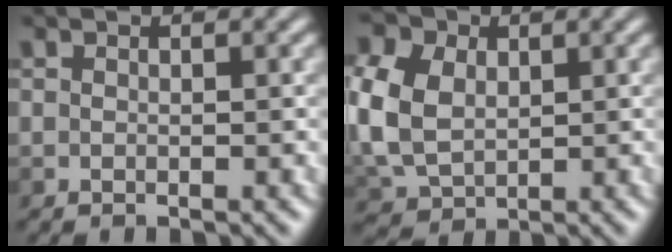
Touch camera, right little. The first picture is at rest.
{"total": 11.4, "force": [2.2, 8.5, 7.2], "torque": [-0.170, 0.028, 0.037]}